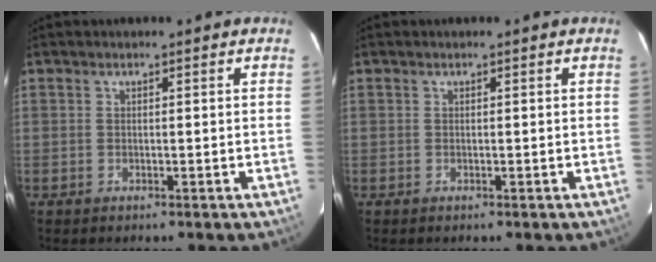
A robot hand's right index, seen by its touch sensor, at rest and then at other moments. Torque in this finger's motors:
{"motor_torque": [0.00, 0.00, 0.00, 0.00]}